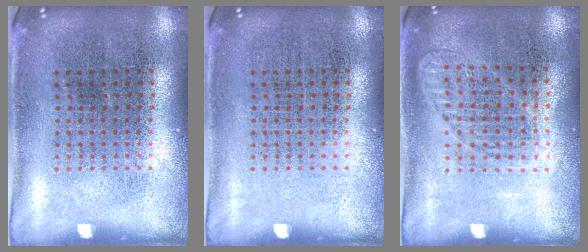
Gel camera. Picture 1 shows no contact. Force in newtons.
{"total": 0.0}
{"total": 1.2, "press": 1.1, "slide": 0.3}